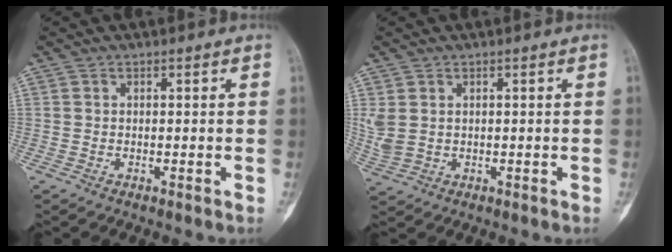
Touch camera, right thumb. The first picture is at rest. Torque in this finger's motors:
{"motor_torque": [0.02, 0.09, 0.52, 0.10, 0.04]}